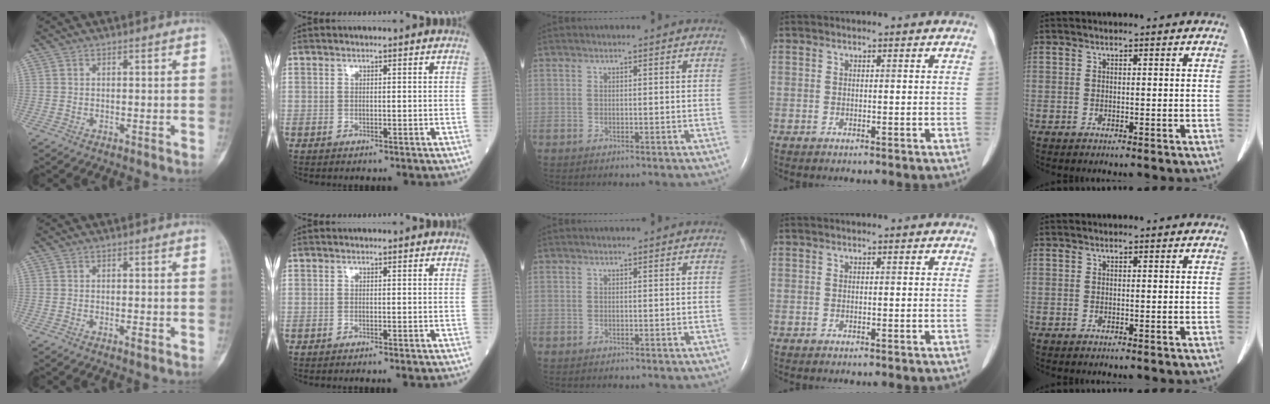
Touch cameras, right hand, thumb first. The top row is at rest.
{"thumb": {"total": 1.1, "force": [-0.6, 0.3, 0.9], "torque": [-0.013, 0.001, -0.012]}, "index": {"total": 3.4, "force": [-3.2, 0.1, 1.3], "torque": [-0.016, -0.004, -0.041]}}